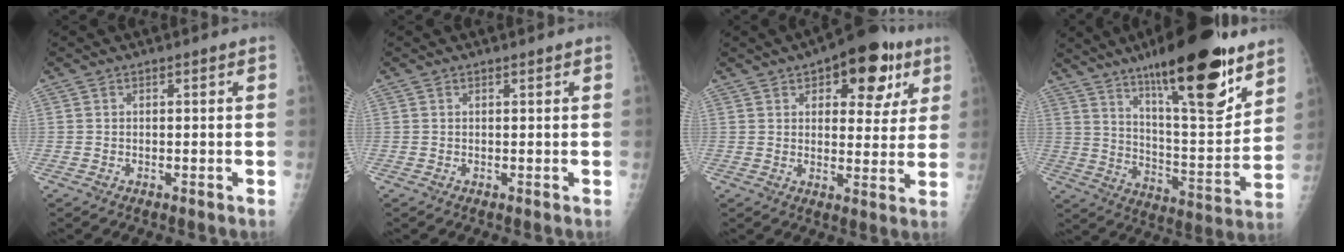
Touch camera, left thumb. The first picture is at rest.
{"total": 0.0}
{"total": 14.6, "force": [7.2, 7.4, 10.3], "torque": [-0.080, -0.014, 0.093]}
{"total": 24.0, "force": [15.3, 5.9, 17.5], "torque": [-0.238, -0.076, 0.245]}